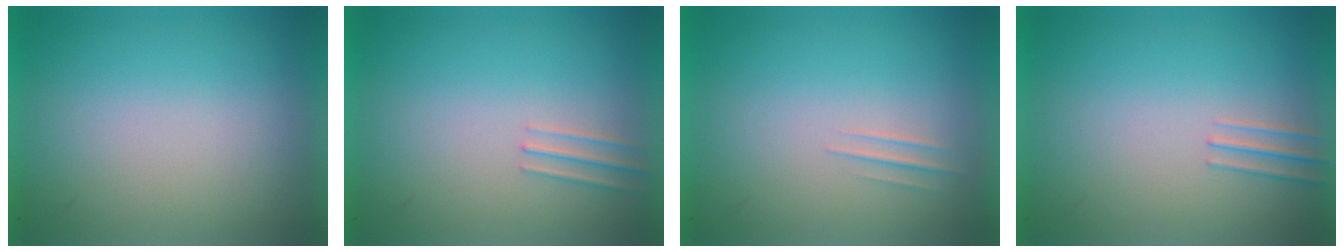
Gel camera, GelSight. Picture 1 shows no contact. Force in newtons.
{"total": 1.0}
{"total": 1.2}
{"total": 1.0}